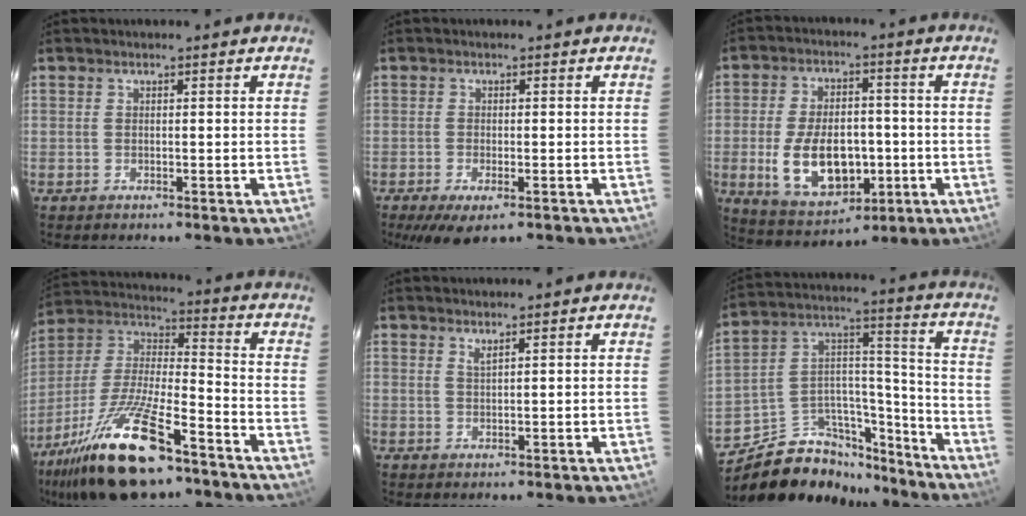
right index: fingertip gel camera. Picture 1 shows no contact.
{"total": 6.7, "force": [-4.2, 2.4, 4.6], "torque": [-0.097, -0.030, -0.064]}
{"total": 14.7, "force": [-3.2, 8.8, 11.4], "torque": [-0.233, -0.003, -0.032]}
{"total": 22.2, "force": [-14.3, 6.6, 15.7], "torque": [-0.311, -0.020, -0.254]}
{"total": 1.0, "force": [0.8, -0.2, 0.6], "torque": [-0.010, -0.001, 0.014]}
{"total": 19.1, "force": [-14.6, 10.0, 7.2], "torque": [-0.139, 0.079, -0.214]}